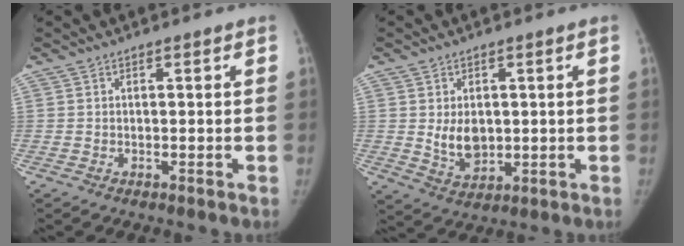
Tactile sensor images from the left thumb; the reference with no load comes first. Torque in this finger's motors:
{"motor_torque": [-0.01, -0.01, 0.08, 0.10, 0.02]}